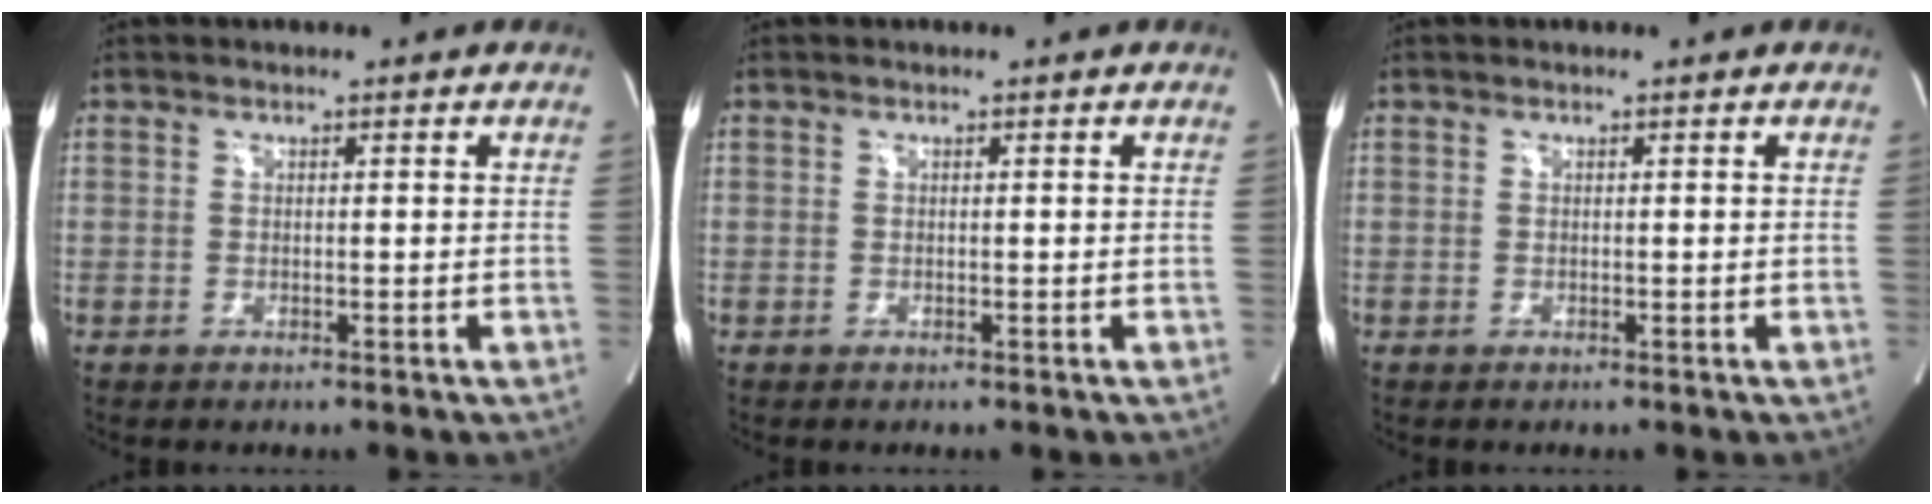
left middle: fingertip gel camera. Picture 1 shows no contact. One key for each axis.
{"total": 0.0}
{"total": 0.0}